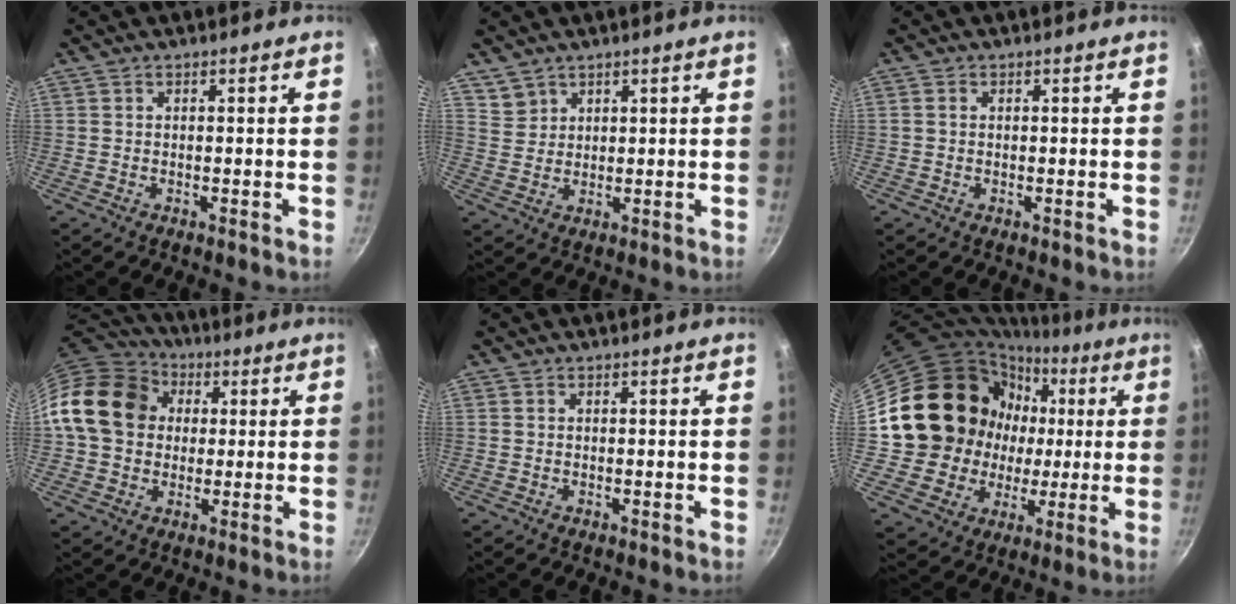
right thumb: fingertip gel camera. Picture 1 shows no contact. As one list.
[{"total": 3.2, "force": [2.5, 2.1, 0.2], "torque": [0.013, 0.004, 0.054]}, {"total": 0.8, "force": [0.1, 0.6, 0.5], "torque": [-0.009, 0.004, 0.000]}, {"total": 16.2, "force": [2.6, 13.3, 8.9], "torque": [-0.137, 0.026, 0.033]}, {"total": 0.0}, {"total": 19.5, "force": [2.3, 17.7, 8.0], "torque": [-0.116, 0.018, 0.060]}]